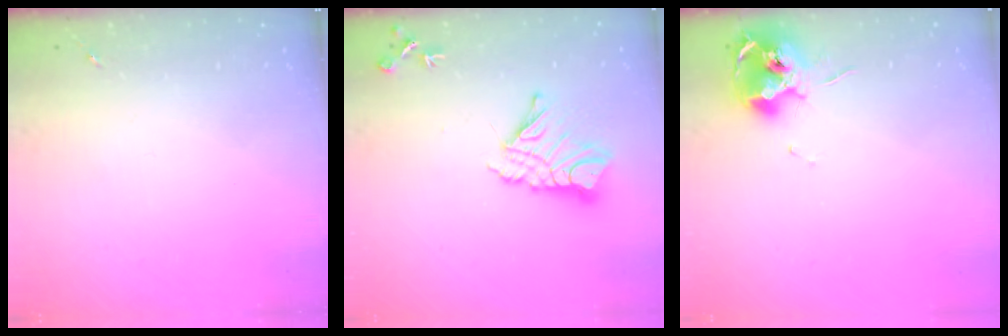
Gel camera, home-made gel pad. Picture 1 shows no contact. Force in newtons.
{"total": 13.7, "press": 13.7, "slide": 1.3}
{"total": 12.1, "press": 12.0, "slide": 1.2}